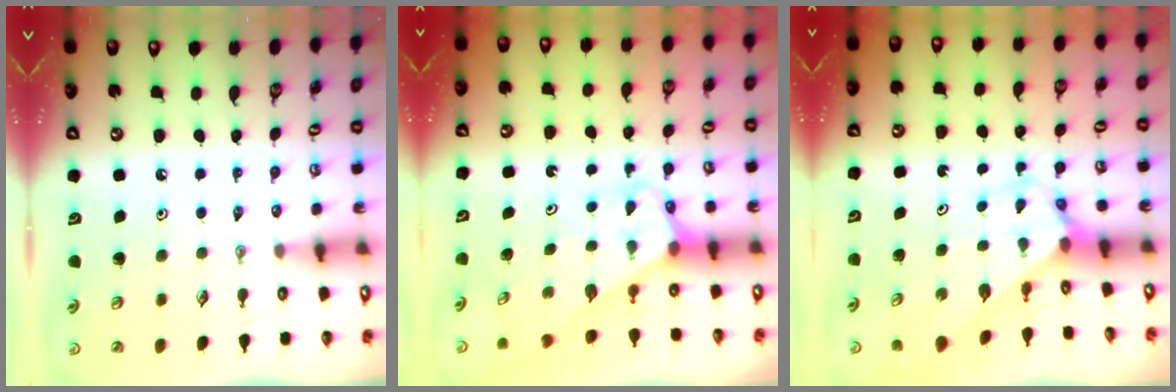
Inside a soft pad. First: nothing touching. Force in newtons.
{"total": 3.0, "press": 3.0, "slide": 0.2}
{"total": 2.7, "press": 2.7, "slide": 0.2}